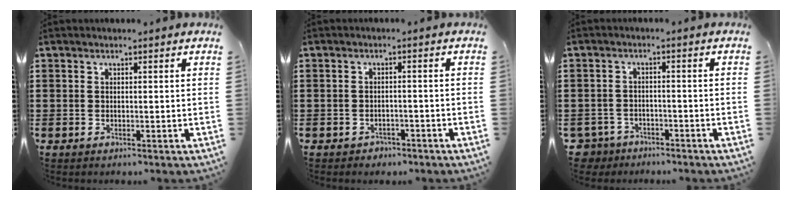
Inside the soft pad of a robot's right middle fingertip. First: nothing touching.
{"total": 1.5, "force": [-1.4, 0.6, 0.0], "torque": [-0.007, -0.002, -0.031]}
{"total": 3.6, "force": [-3.5, 0.9, 0.0], "torque": [-0.025, -0.008, -0.079]}